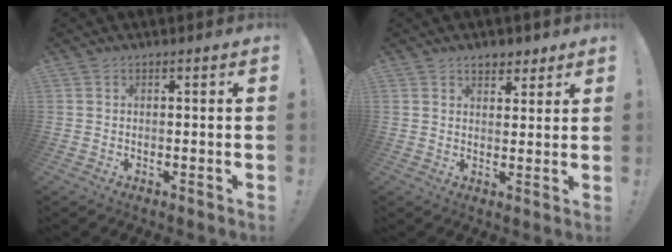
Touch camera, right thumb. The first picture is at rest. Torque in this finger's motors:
{"motor_torque": [0.23, 0.44, 0.00, -0.01, 0.00]}